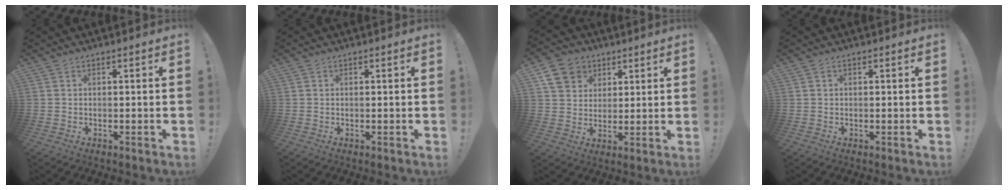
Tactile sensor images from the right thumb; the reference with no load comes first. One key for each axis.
{"total": 0.0}
{"total": 11.3, "fx": 5.3, "fy": 9.3, "fz": 3.6, "tx": -0.050, "ty": -0.025, "tz": 0.108}
{"total": 0.5, "fx": 0.2, "fy": 0.5, "fz": 0.2, "tx": -0.005, "ty": 0.004, "tz": 0.003}